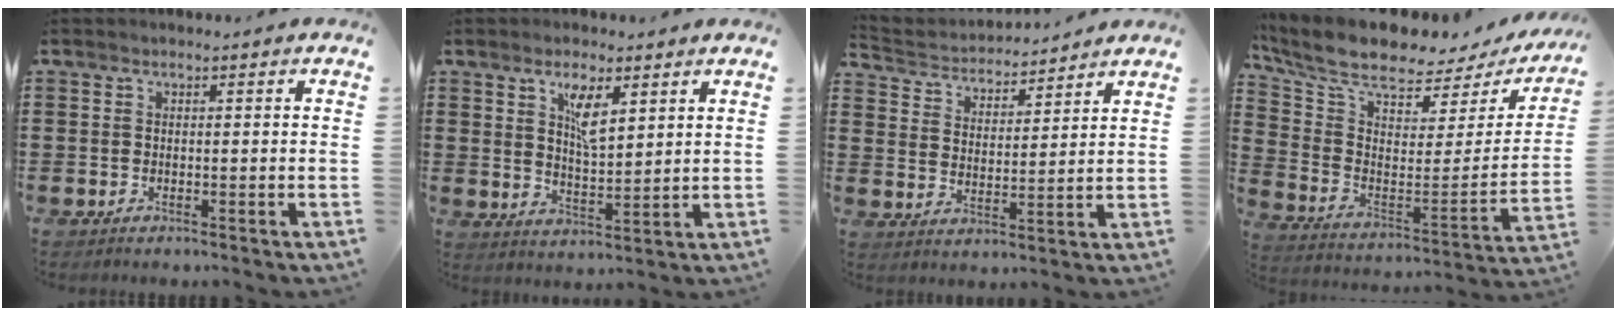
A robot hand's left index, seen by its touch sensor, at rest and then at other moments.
{"total": 5.7, "force": [3.2, 2.0, 4.3], "torque": [-0.077, -0.001, 0.052]}
{"total": 3.7, "force": [3.6, 0.8, -0.2], "torque": [-0.020, -0.024, 0.059]}
{"total": 8.0, "force": [6.8, 1.7, 4.0], "torque": [-0.111, -0.060, 0.116]}